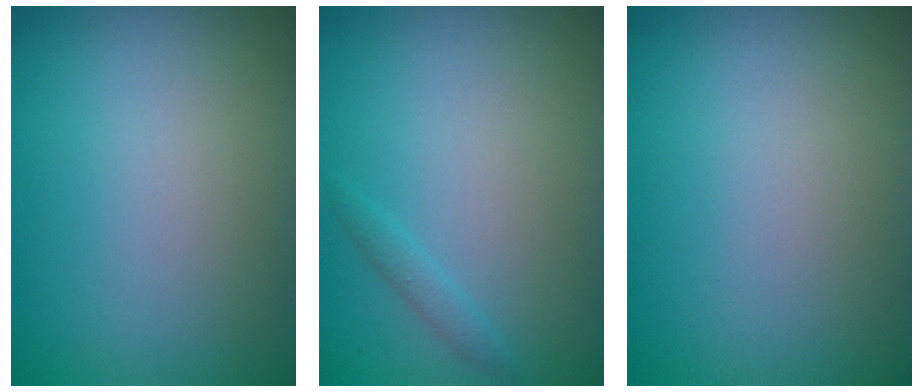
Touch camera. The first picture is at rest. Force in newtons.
{"total": 0.9, "press": 0.9, "slide": 0.0}
{"total": 0.0}